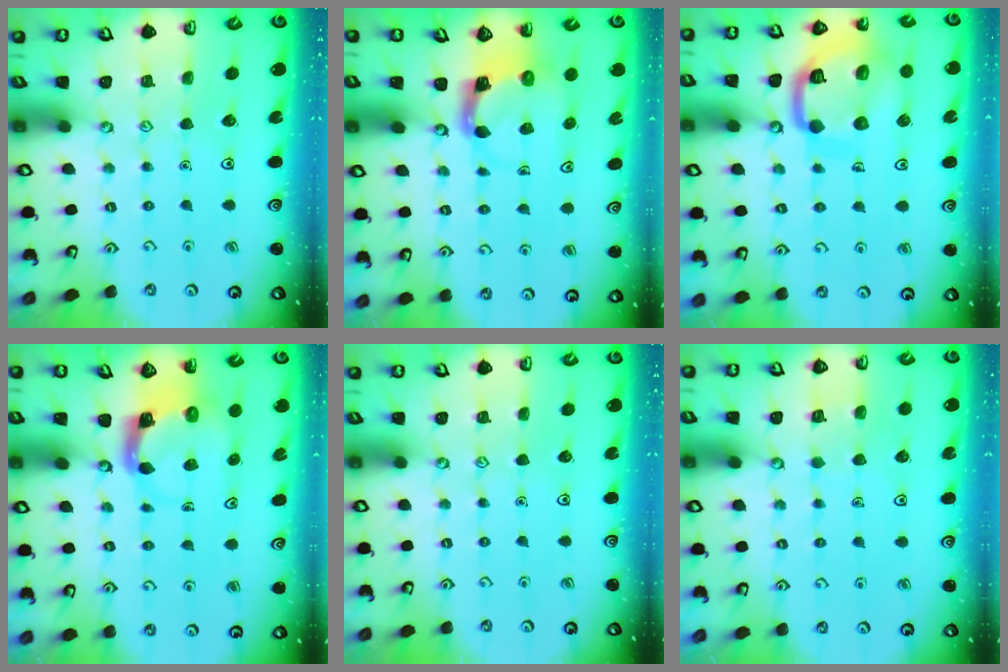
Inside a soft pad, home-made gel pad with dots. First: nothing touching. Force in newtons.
{"total": 3.9, "press": 3.8, "slide": 0.7}
{"total": 15.9, "press": 15.9, "slide": 1.6}
{"total": 3.8, "press": 3.7, "slide": 0.7}
{"total": 0.0}
{"total": 3.9, "press": 3.8, "slide": 0.3}